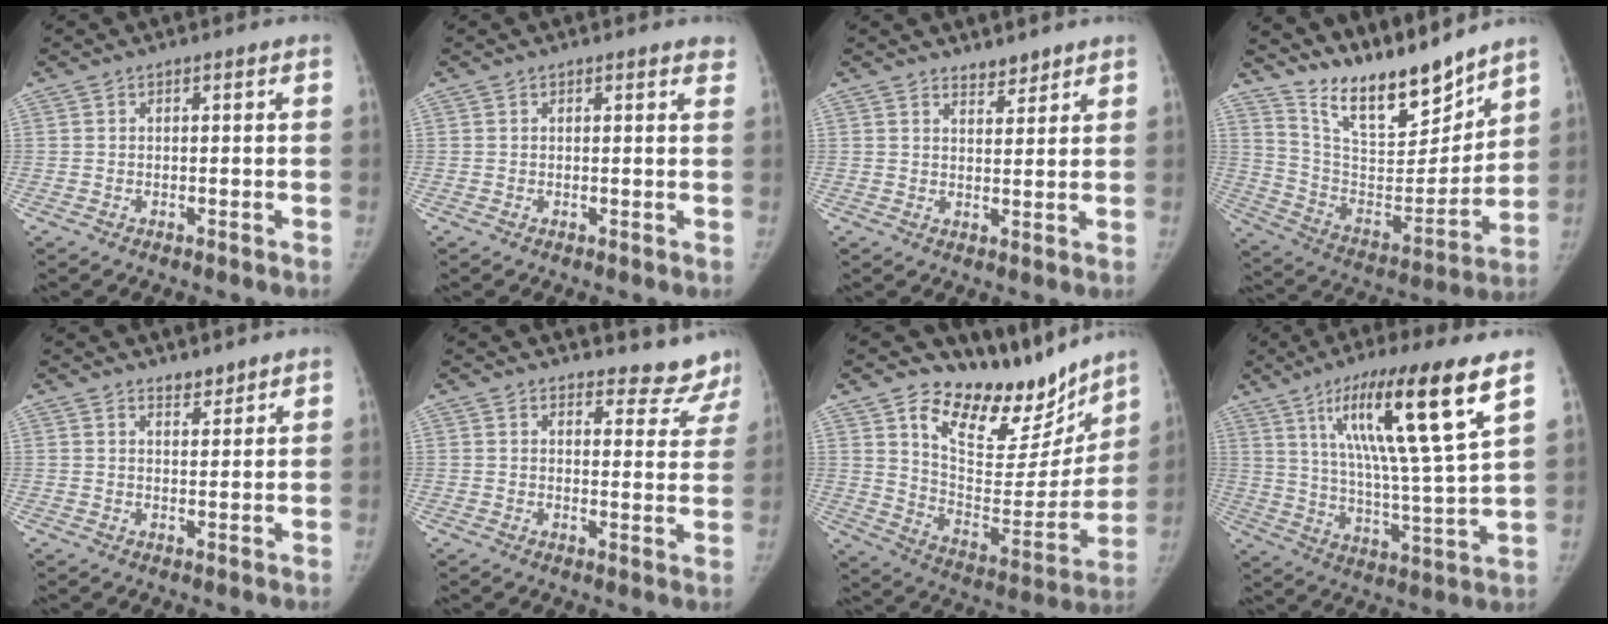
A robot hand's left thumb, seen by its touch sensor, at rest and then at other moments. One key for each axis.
{"total": 1.7, "fx": 1.4, "fy": 0.5, "fz": 0.8, "tx": -0.002, "ty": -0.003, "tz": 0.009}
{"total": 3.0, "fx": 2.7, "fy": 1.0, "fz": 0.7, "tx": 0.003, "ty": -0.023, "tz": 0.043}
{"total": 19.0, "fx": 16.4, "fy": 4.8, "fz": 8.2, "tx": -0.094, "ty": -0.108, "tz": 0.294}
{"total": 2.4, "fx": 2.3, "fy": 0.8, "fz": 0.5, "tx": 0.004, "ty": -0.019, "tz": 0.035}
{"total": 10.0, "fx": 9.6, "fy": 2.7, "fz": 0.3, "tx": 0.040, "ty": -0.082, "tz": 0.090}
{"total": 20.0, "fx": 15.7, "fy": 9.0, "fz": 8.5, "tx": -0.054, "ty": -0.113, "tz": 0.253}
{"total": 20.4, "fx": 10.5, "fy": 1.8, "fz": 17.4, "tx": -0.280, "ty": -0.046, "tz": 0.176}